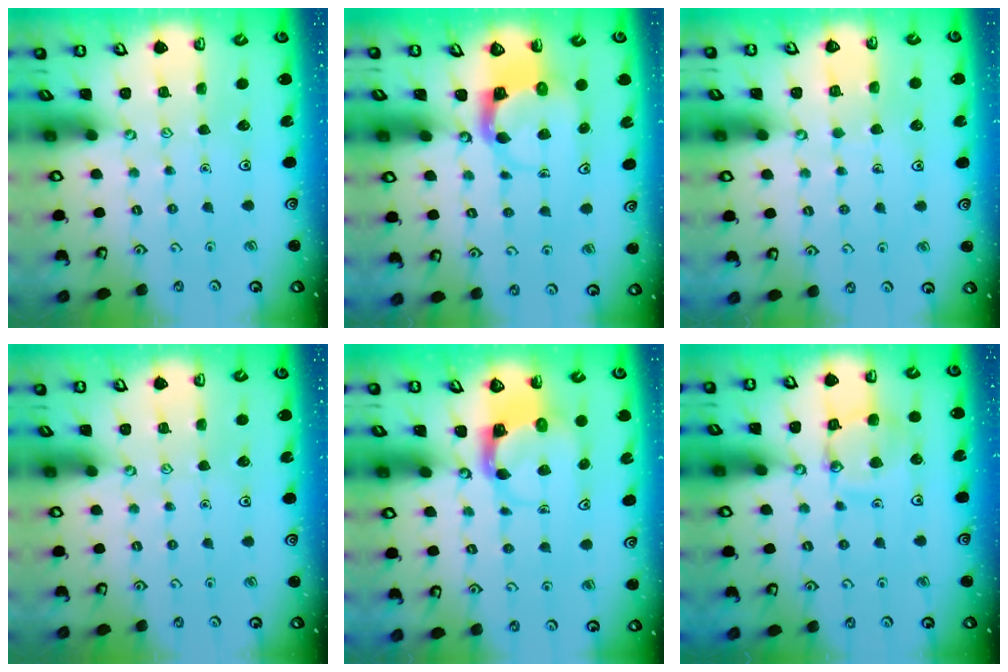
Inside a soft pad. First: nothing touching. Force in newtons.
{"total": 3.7, "press": 3.6, "slide": 0.6}
{"total": 3.0, "press": 3.0, "slide": 0.2}
{"total": 0.0}
{"total": 3.9, "press": 3.8, "slide": 0.7}
{"total": 13.3, "press": 13.2, "slide": 1.2}